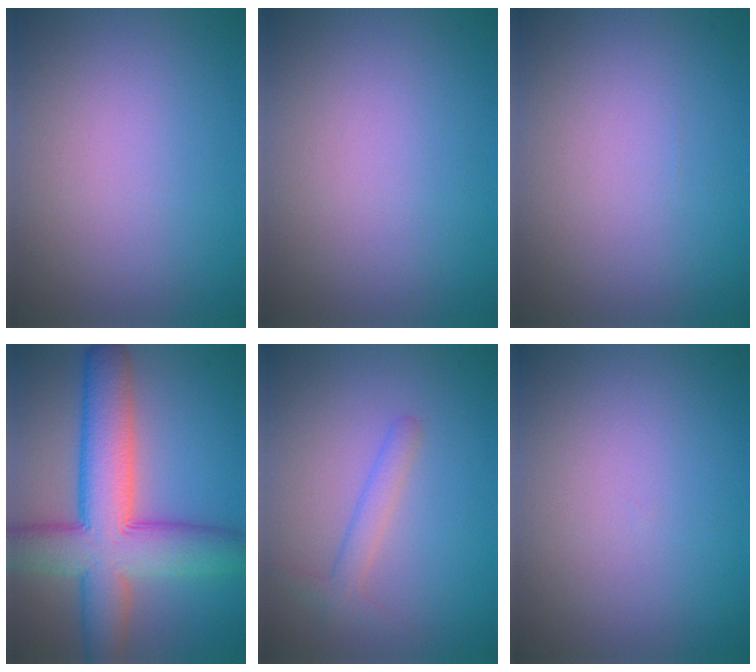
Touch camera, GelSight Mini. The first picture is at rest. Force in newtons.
{"total": 0.0}
{"total": 0.0}
{"total": 10.5, "press": 10.5, "slide": 0.5}
{"total": 1.8, "press": 1.8, "slide": 0.0}
{"total": 0.0}